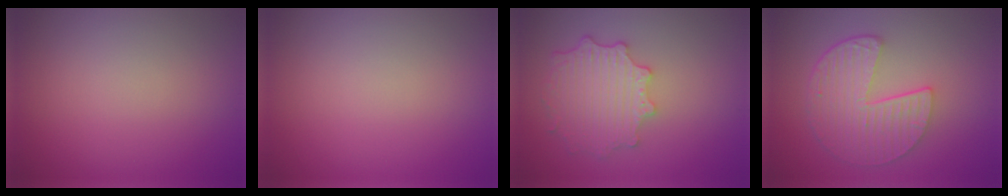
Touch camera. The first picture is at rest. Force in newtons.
{"total": 0.0}
{"total": 4.6, "press": 3.8, "slide": 2.5}
{"total": 5.8, "press": 4.2, "slide": 4.0}